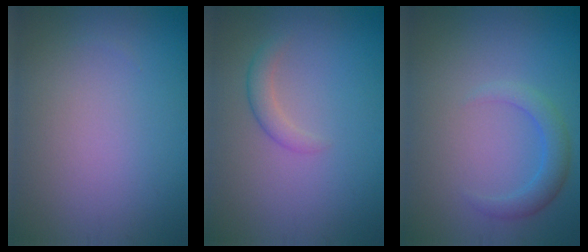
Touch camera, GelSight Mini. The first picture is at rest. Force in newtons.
{"total": 1.7, "press": 1.7, "slide": 0.1}
{"total": 2.5, "press": 2.5, "slide": 0.1}